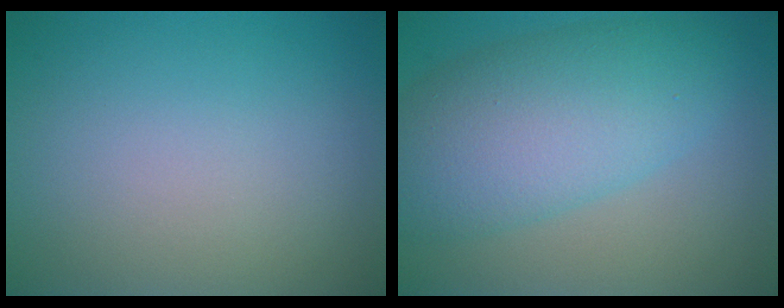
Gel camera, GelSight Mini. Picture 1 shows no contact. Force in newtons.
{"total": 8.4, "press": 8.4, "slide": 0.3}